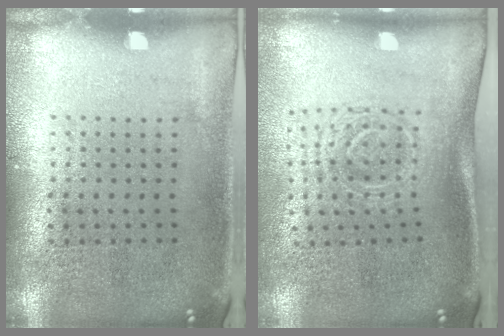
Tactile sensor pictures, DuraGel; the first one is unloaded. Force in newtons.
{"total": 1.7, "press": 1.3, "slide": 1.2}